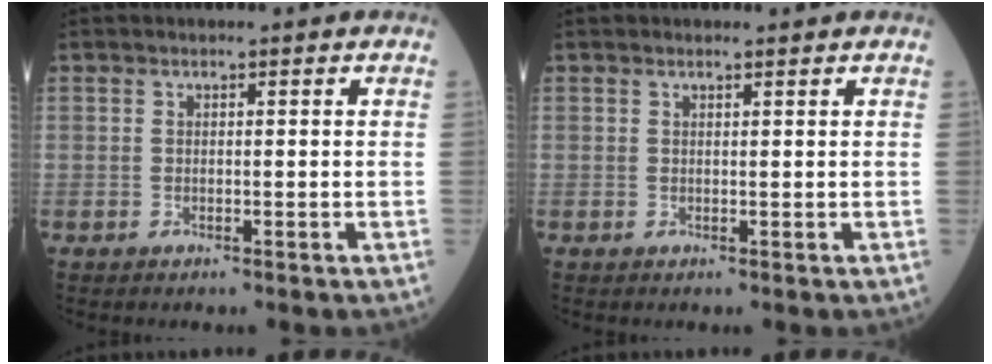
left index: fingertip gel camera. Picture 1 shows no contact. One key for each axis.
{"total": 0.6, "fx": 0.5, "fy": 0.1, "fz": 0.3, "tx": -0.012, "ty": 0.003, "tz": 0.009}